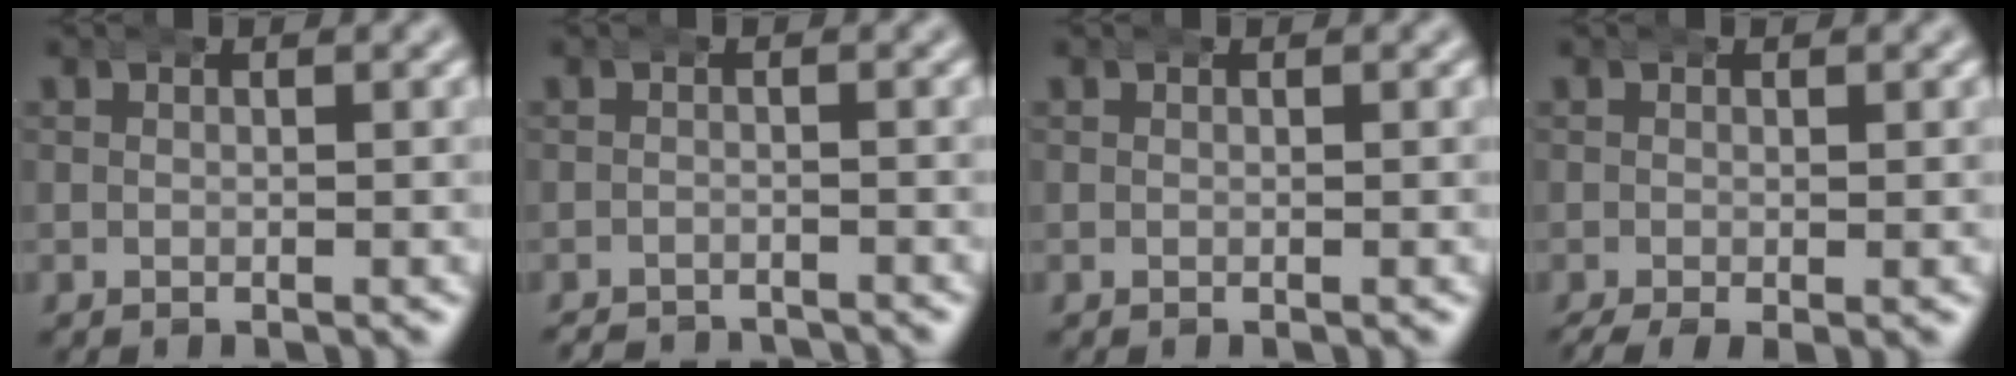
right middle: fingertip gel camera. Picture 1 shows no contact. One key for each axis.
{"total": 2.9, "fx": -2.9, "fy": 0.2, "fz": -0.1, "tx": 0.001, "ty": -0.015, "tz": -0.043}
{"total": 0.0}
{"total": 2.2, "fx": -1.6, "fy": 0.7, "fz": 1.3, "tx": -0.025, "ty": -0.014, "tz": -0.016}